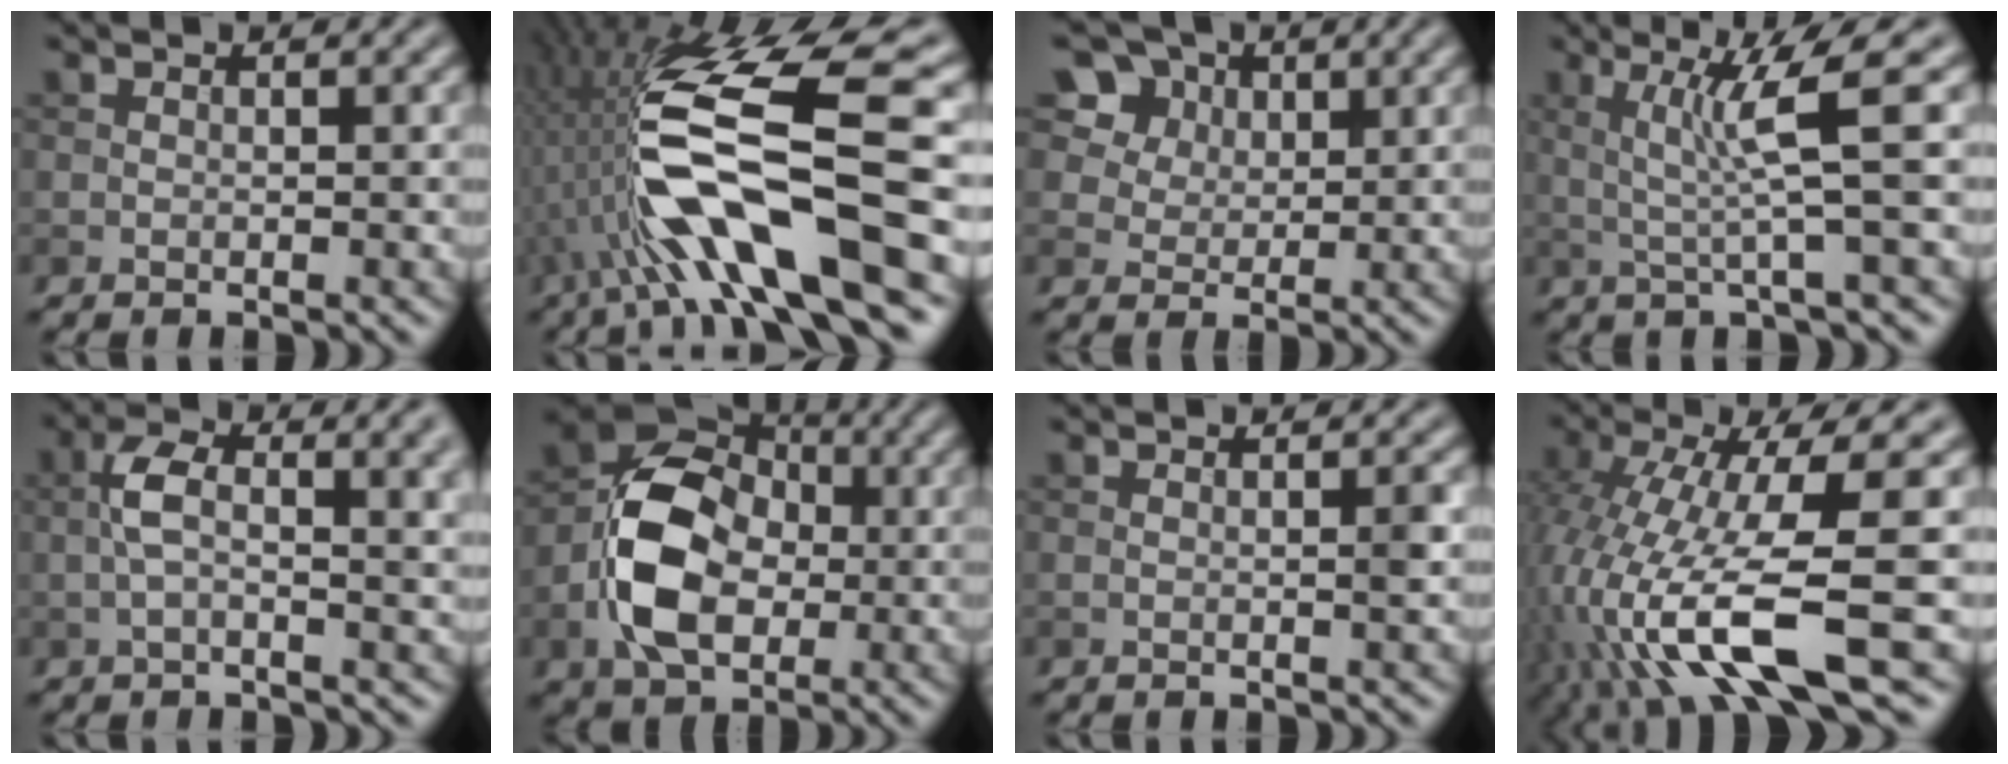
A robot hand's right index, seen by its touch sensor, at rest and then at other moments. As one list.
[{"total": 13.2, "force": [-4.1, 3.5, 12.1], "torque": [-0.225, 0.009, -0.078]}, {"total": 11.0, "force": [6.3, 7.8, 4.4], "torque": [-0.121, 0.015, 0.116]}, {"total": 5.0, "force": [0.8, 0.1, 4.9], "torque": [-0.100, 0.002, 0.021]}, {"total": 7.3, "force": [0.7, 3.1, 6.6], "torque": [-0.126, 0.003, 0.007]}, {"total": 9.6, "force": [-1.9, 6.8, 6.5], "torque": [-0.128, 0.007, -0.044]}, {"total": 1.0, "force": [0.1, 0.0, 1.0], "torque": [-0.014, 0.001, -0.001]}, {"total": 12.8, "force": [-4.5, 3.4, 11.5], "torque": [-0.243, -0.020, -0.070]}]